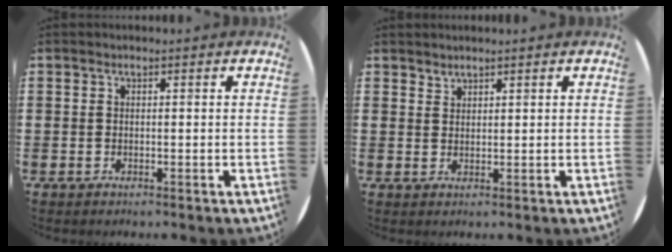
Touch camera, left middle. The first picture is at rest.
{"total": 1.4, "force": [1.4, 0.2, -0.3], "torque": [0.003, 0.001, 0.027]}